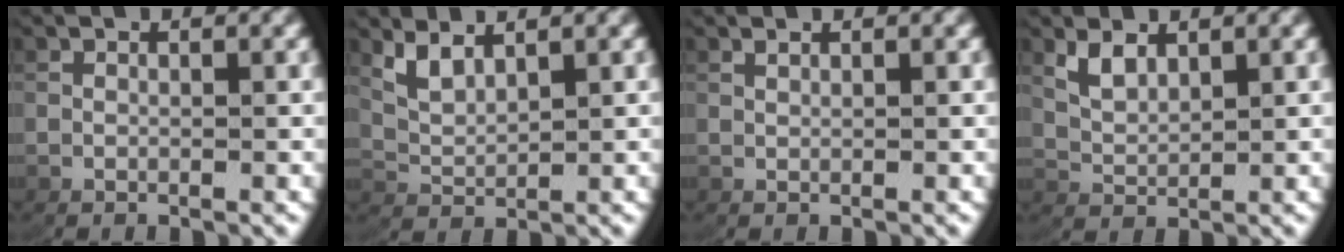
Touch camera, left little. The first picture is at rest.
{"total": 2.3, "force": [1.7, 0.7, 1.4], "torque": [-0.039, -0.003, 0.041]}
{"total": 0.9, "force": [0.6, -0.7, 0.0], "torque": [0.000, 0.001, 0.016]}
{"total": 1.9, "force": [1.5, 0.4, 1.2], "torque": [-0.035, -0.005, 0.038]}